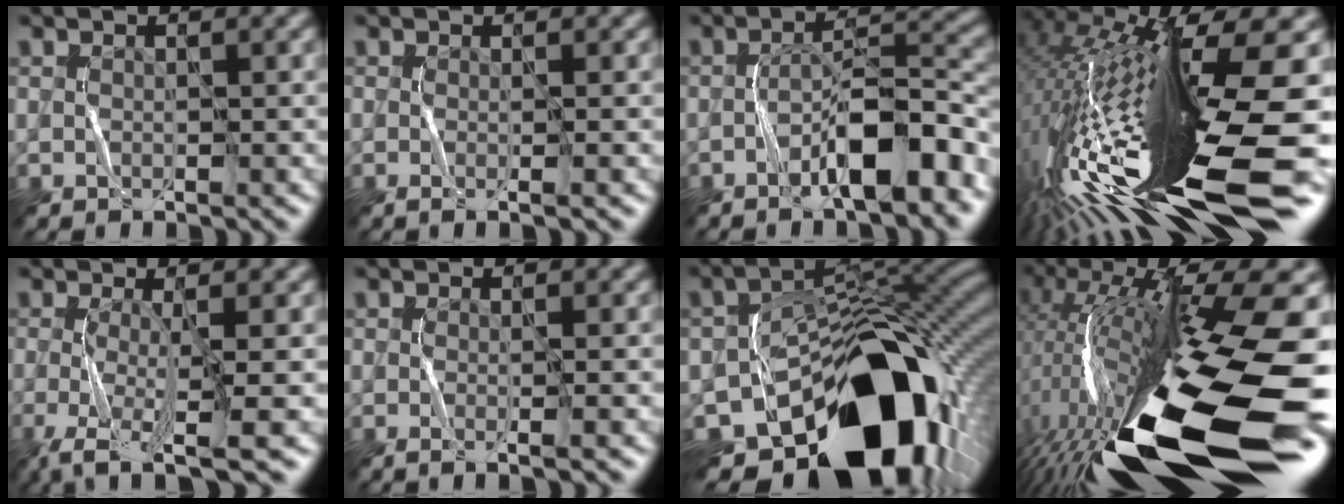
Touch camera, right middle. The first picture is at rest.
{"total": 1.2, "force": [-0.1, 0.4, 1.1], "torque": [-0.011, 0.002, -0.010]}
{"total": 6.4, "force": [-3.6, 1.7, 5.0], "torque": [-0.073, 0.031, -0.057]}
{"total": 18.8, "force": [-2.5, 4.0, 18.2], "torque": [-0.325, -0.008, -0.036]}
{"total": 5.2, "force": [-2.3, 0.8, 4.6], "torque": [-0.081, 0.000, -0.053]}
{"total": 1.5, "force": [-0.2, 0.5, 1.4], "torque": [-0.015, 0.001, -0.012]}
{"total": 16.9, "force": [-9.1, 10.0, 10.2], "torque": [-0.134, -0.005, -0.140]}
{"total": 19.0, "force": [-5.7, 4.8, 17.5], "torque": [-0.314, 0.019, -0.113]}